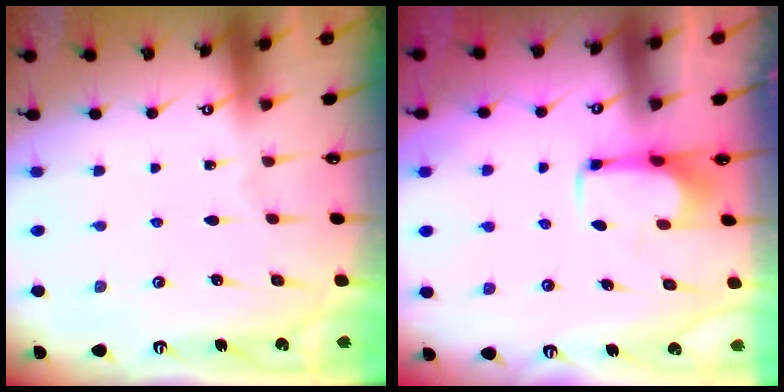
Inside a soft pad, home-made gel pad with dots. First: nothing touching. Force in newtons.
{"total": 1.9, "press": 1.9, "slide": 0.3}